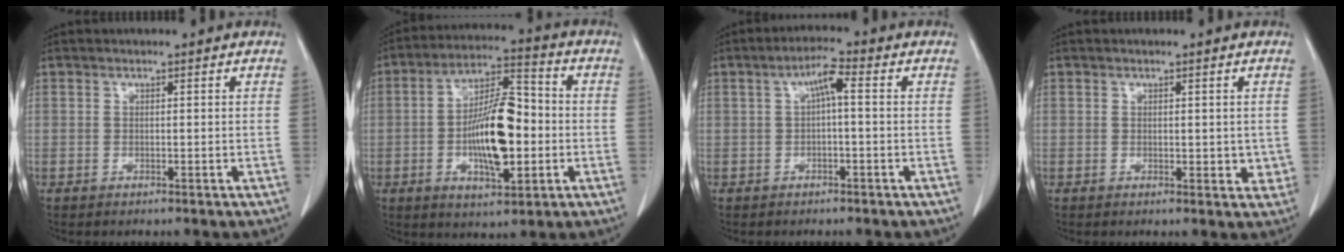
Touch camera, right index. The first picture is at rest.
{"total": 13.6, "force": [-1.9, 4.4, 12.7], "torque": [-0.229, 0.012, -0.030]}
{"total": 3.8, "force": [0.5, 0.6, 3.7], "torque": [-0.065, 0.016, 0.006]}
{"total": 3.0, "force": [0.1, 1.6, 2.5], "torque": [-0.022, -0.003, 0.004]}